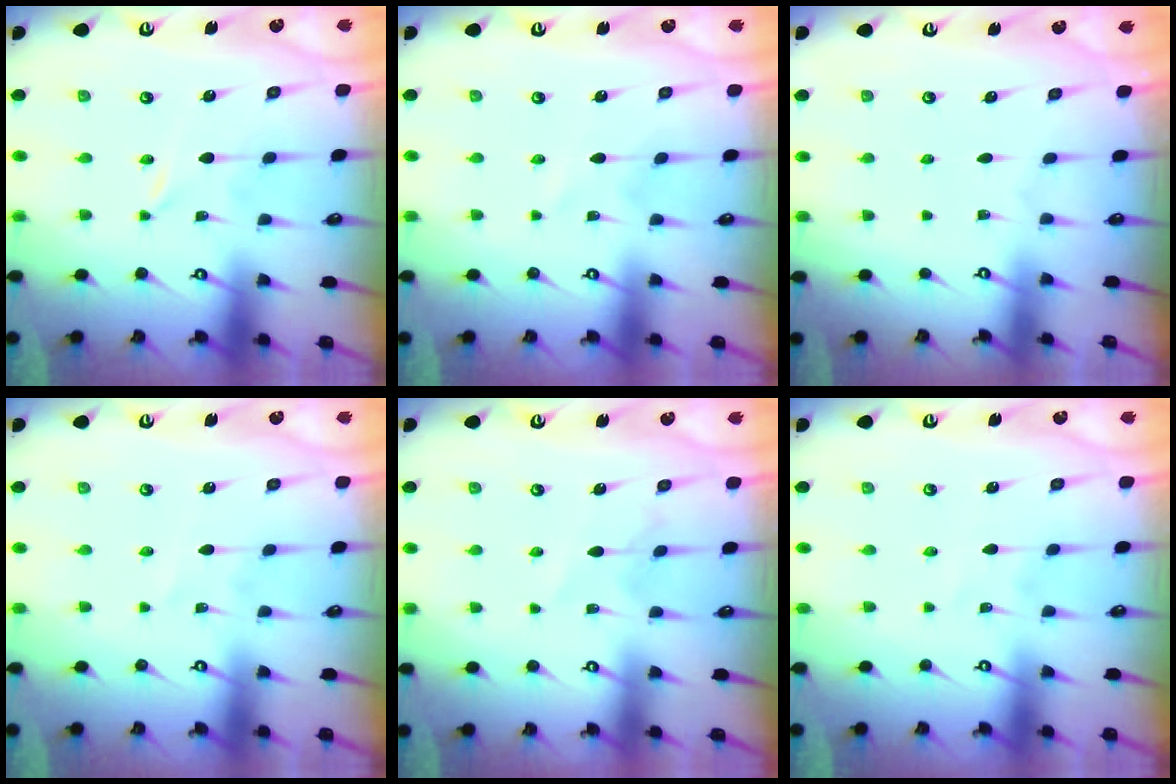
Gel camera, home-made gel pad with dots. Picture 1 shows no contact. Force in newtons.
{"total": 2.2, "press": 2.2, "slide": 0.2}
{"total": 0.0}
{"total": 1.5, "press": 1.4, "slide": 0.1}
{"total": 5.8, "press": 5.8, "slide": 0.7}
{"total": 2.7, "press": 2.7, "slide": 0.2}